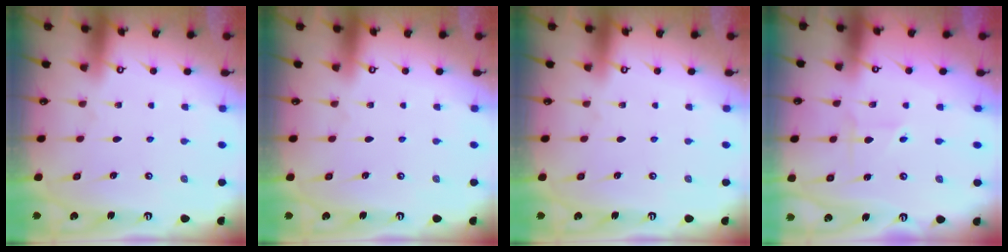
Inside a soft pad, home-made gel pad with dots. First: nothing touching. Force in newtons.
{"total": 0.0}
{"total": 0.0}
{"total": 1.7, "press": 1.7, "slide": 0.2}